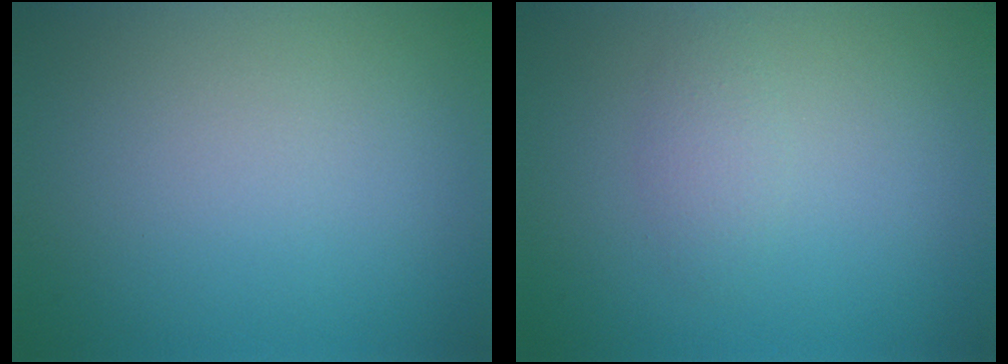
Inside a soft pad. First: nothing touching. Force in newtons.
{"total": 1.4, "press": 1.4, "slide": 0.1}